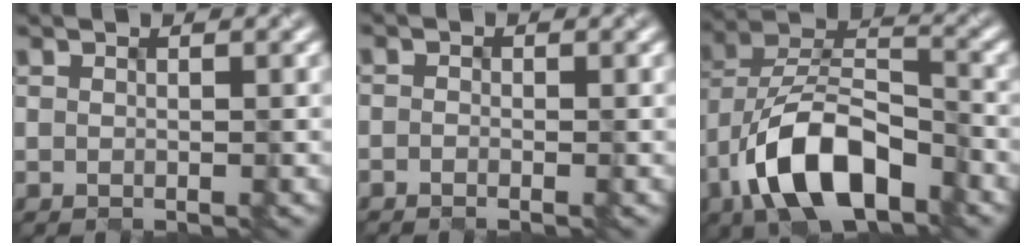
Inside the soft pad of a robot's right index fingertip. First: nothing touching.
{"total": 1.8, "force": [-1.3, -0.9, -0.9], "torque": [0.002, -0.007, -0.005]}
{"total": 9.5, "force": [-6.3, 3.9, 6.0], "torque": [-0.130, 0.003, -0.099]}